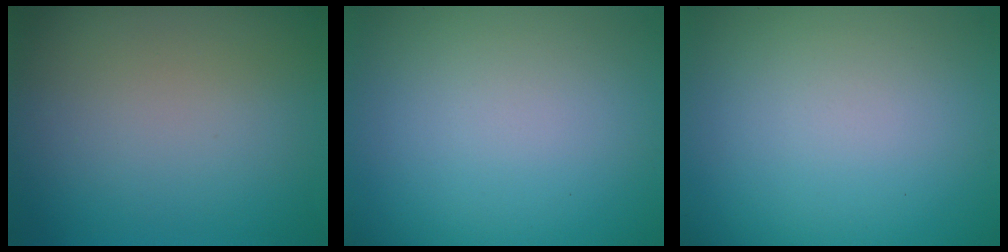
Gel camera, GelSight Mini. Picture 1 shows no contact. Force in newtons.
{"total": 0.0}
{"total": 0.0}